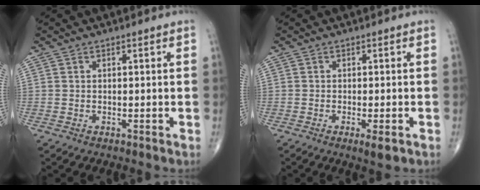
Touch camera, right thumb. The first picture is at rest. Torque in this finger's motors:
{"motor_torque": [-0.29, -0.21, -0.10, -0.11, 0.00]}